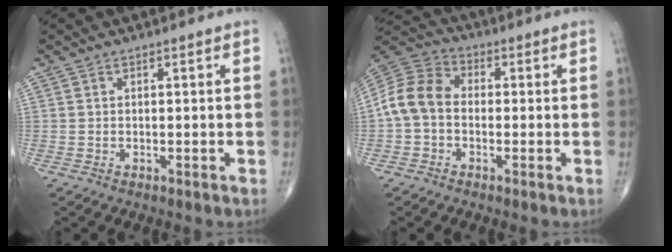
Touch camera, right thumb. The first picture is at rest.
{"total": 9.8, "force": [-1.0, 7.4, 6.3], "torque": [-0.118, 0.030, -0.034]}